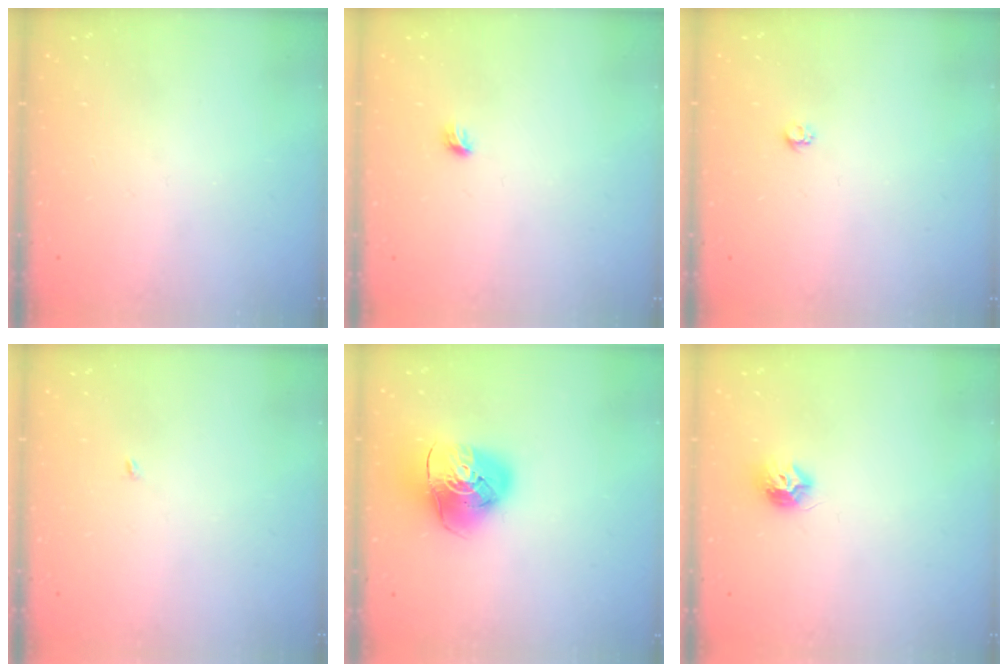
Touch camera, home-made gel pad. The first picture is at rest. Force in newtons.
{"total": 3.7, "press": 3.6, "slide": 0.8}
{"total": 3.2, "press": 3.2, "slide": 0.3}
{"total": 1.9, "press": 1.9, "slide": 0.2}
{"total": 12.7, "press": 12.6, "slide": 1.7}
{"total": 7.9, "press": 7.9, "slide": 0.4}